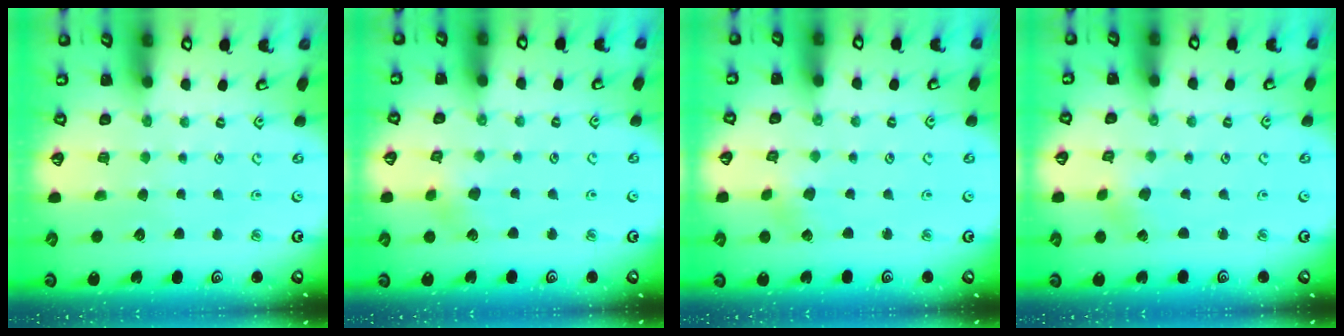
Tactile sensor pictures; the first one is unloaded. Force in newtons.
{"total": 5.4, "press": 5.4, "slide": 0.5}
{"total": 2.0, "press": 1.9, "slide": 0.6}
{"total": 1.4, "press": 1.4, "slide": 0.1}